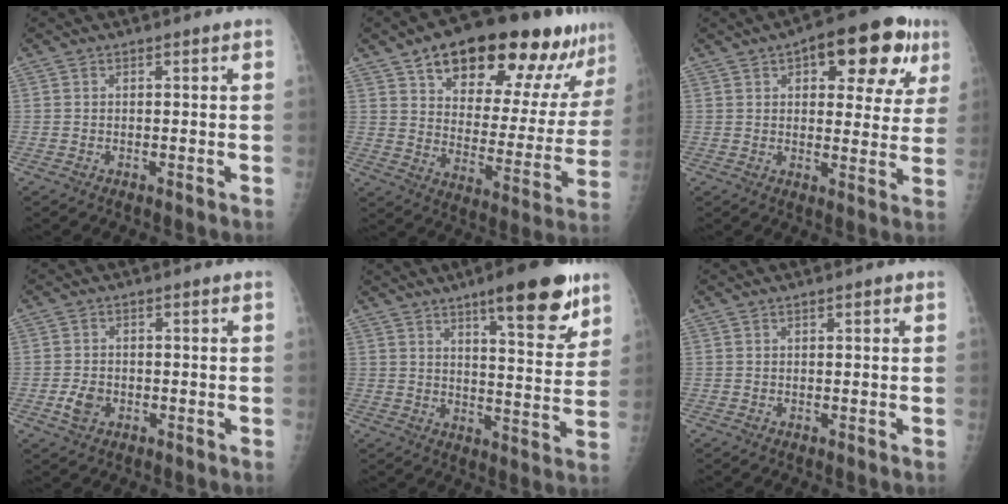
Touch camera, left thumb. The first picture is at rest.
{"total": 25.7, "force": [16.5, 10.4, 16.7], "torque": [-0.197, -0.043, 0.244]}
{"total": 17.0, "force": [7.7, 7.7, 13.1], "torque": [-0.127, 0.000, 0.095]}
{"total": 3.4, "force": [-1.1, 2.5, 2.0], "torque": [-0.035, 0.003, -0.018]}
{"total": 15.7, "force": [9.8, 4.0, 11.6], "torque": [-0.131, -0.053, 0.140]}
{"total": 0.9, "force": [0.4, 0.3, 0.7], "torque": [-0.010, 0.001, 0.006]}